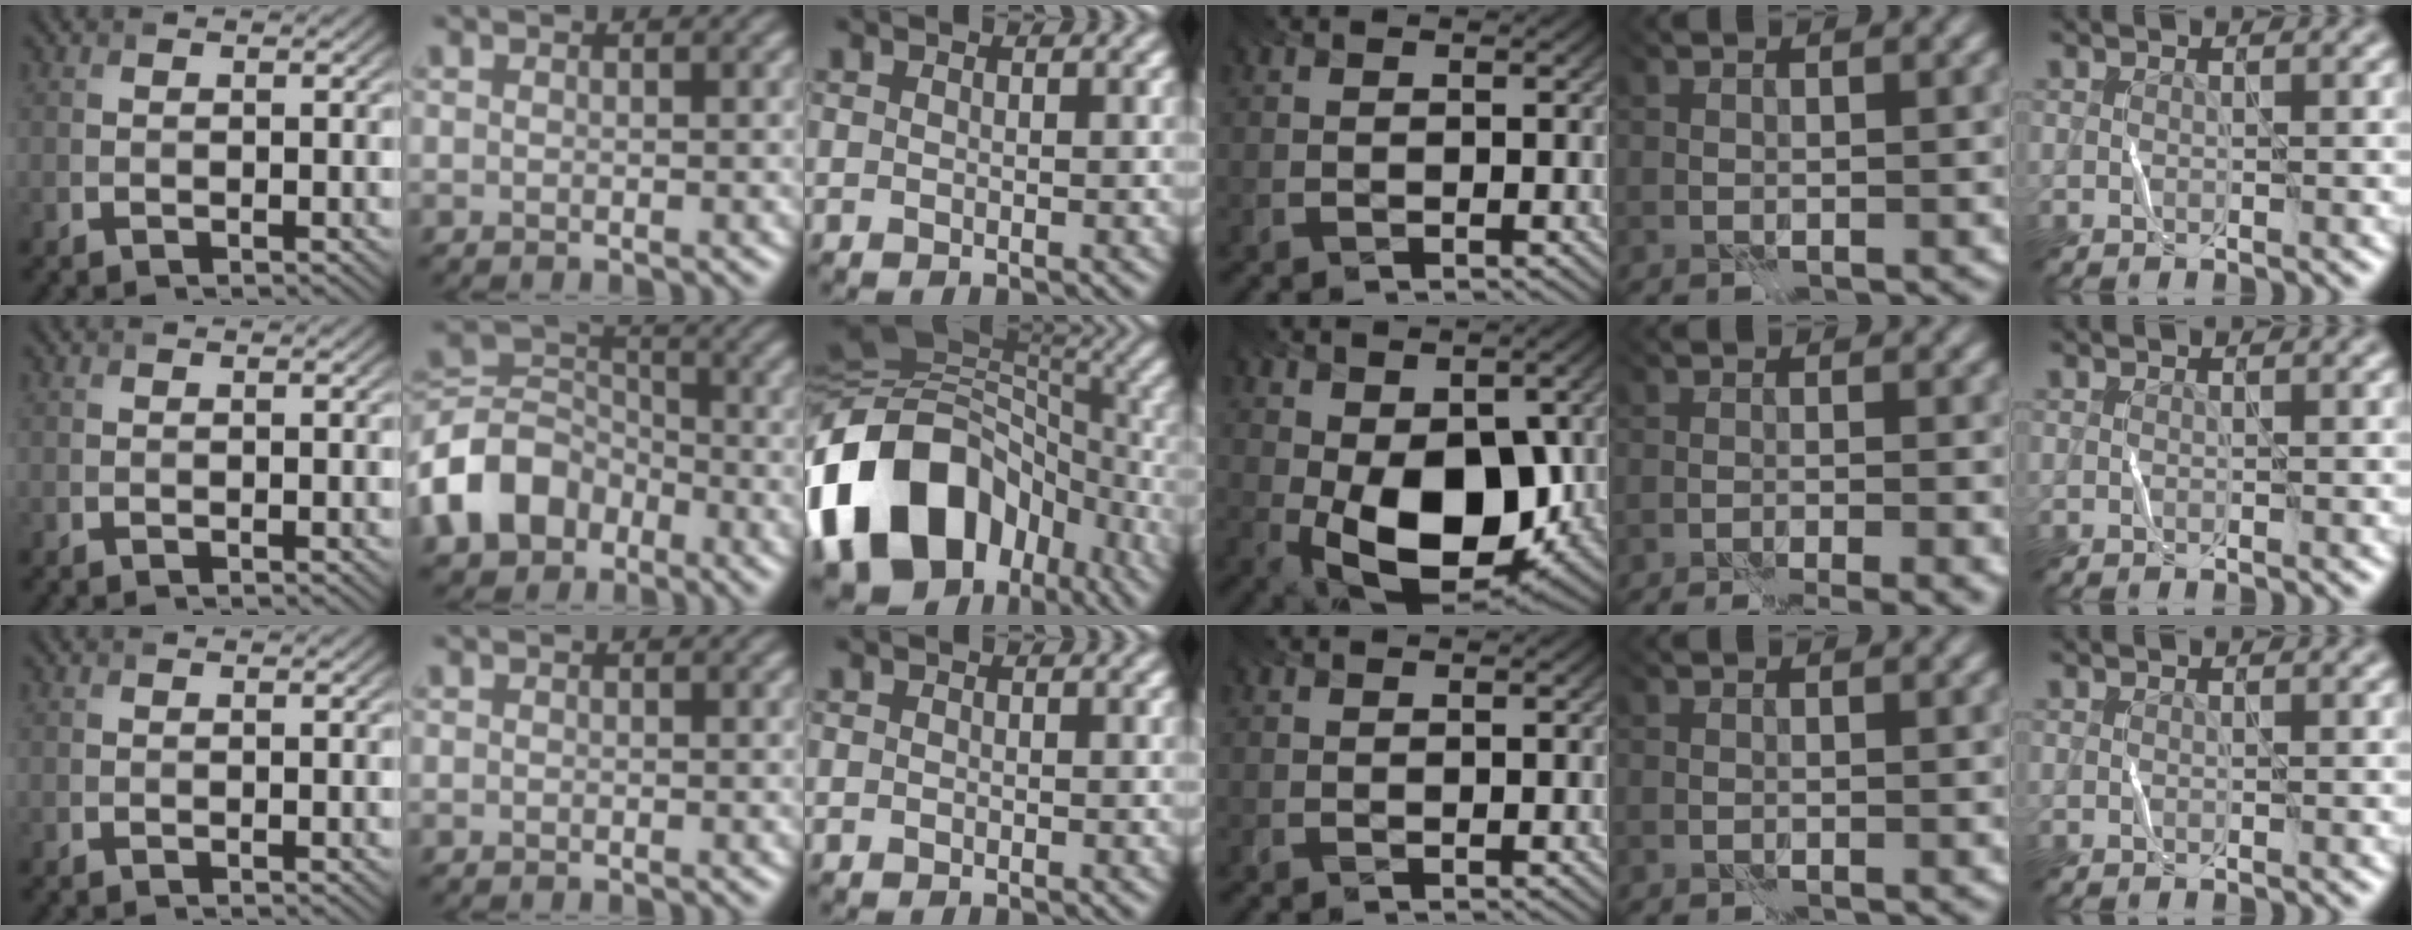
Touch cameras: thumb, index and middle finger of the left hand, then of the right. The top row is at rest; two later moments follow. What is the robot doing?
{"motion": "fold", "object": "bandana"}